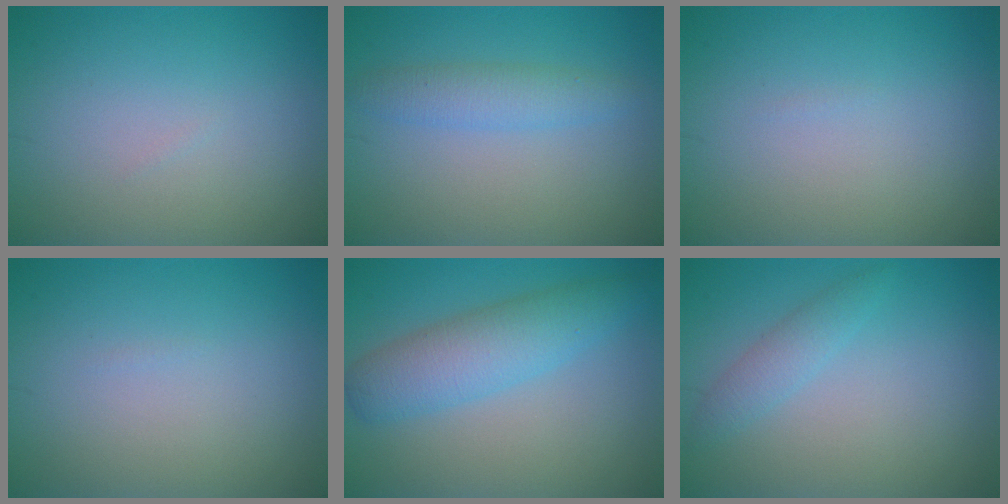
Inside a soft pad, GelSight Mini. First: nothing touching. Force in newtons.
{"total": 2.5, "press": 2.5, "slide": 0.2}
{"total": 0.0}
{"total": 0.0}
{"total": 5.0, "press": 5.0, "slide": 0.1}
{"total": 1.8, "press": 1.8, "slide": 0.1}